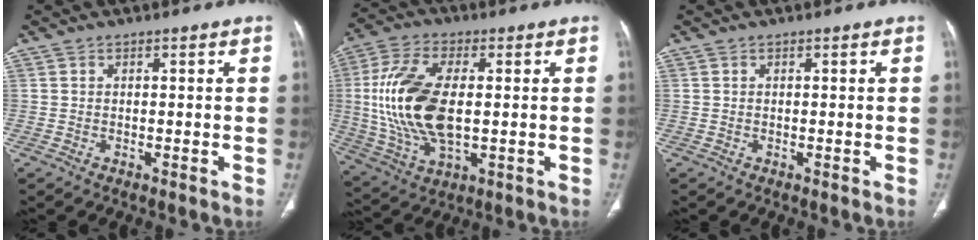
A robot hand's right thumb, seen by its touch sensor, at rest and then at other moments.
{"total": 18.1, "force": [0.6, 9.2, 15.6], "torque": [-0.331, -0.006, 0.016]}
{"total": 0.0}